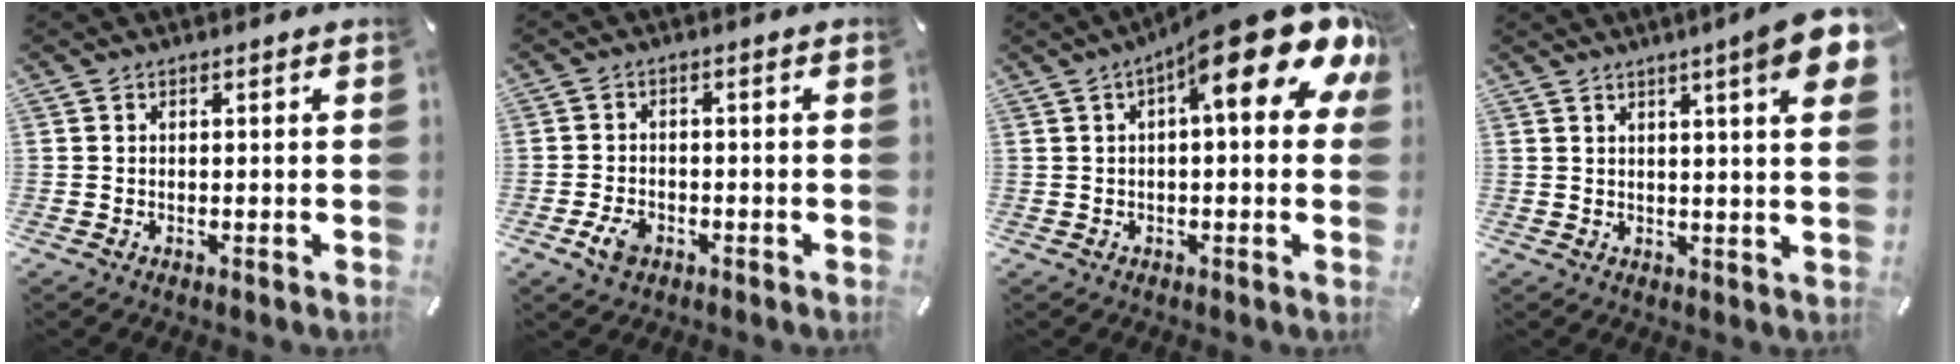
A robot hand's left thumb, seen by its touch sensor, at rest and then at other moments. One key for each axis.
{"total": 4.2, "fx": -2.1, "fy": 2.8, "fz": 2.3, "tx": -0.065, "ty": 0.001, "tz": -0.045}
{"total": 18.2, "fx": 8.6, "fy": 5.4, "fz": 15.1, "tx": -0.204, "ty": -0.065, "tz": 0.130}
{"total": 9.0, "fx": 4.4, "fy": 0.8, "fz": 7.8, "tx": -0.118, "ty": -0.018, "tz": 0.068}